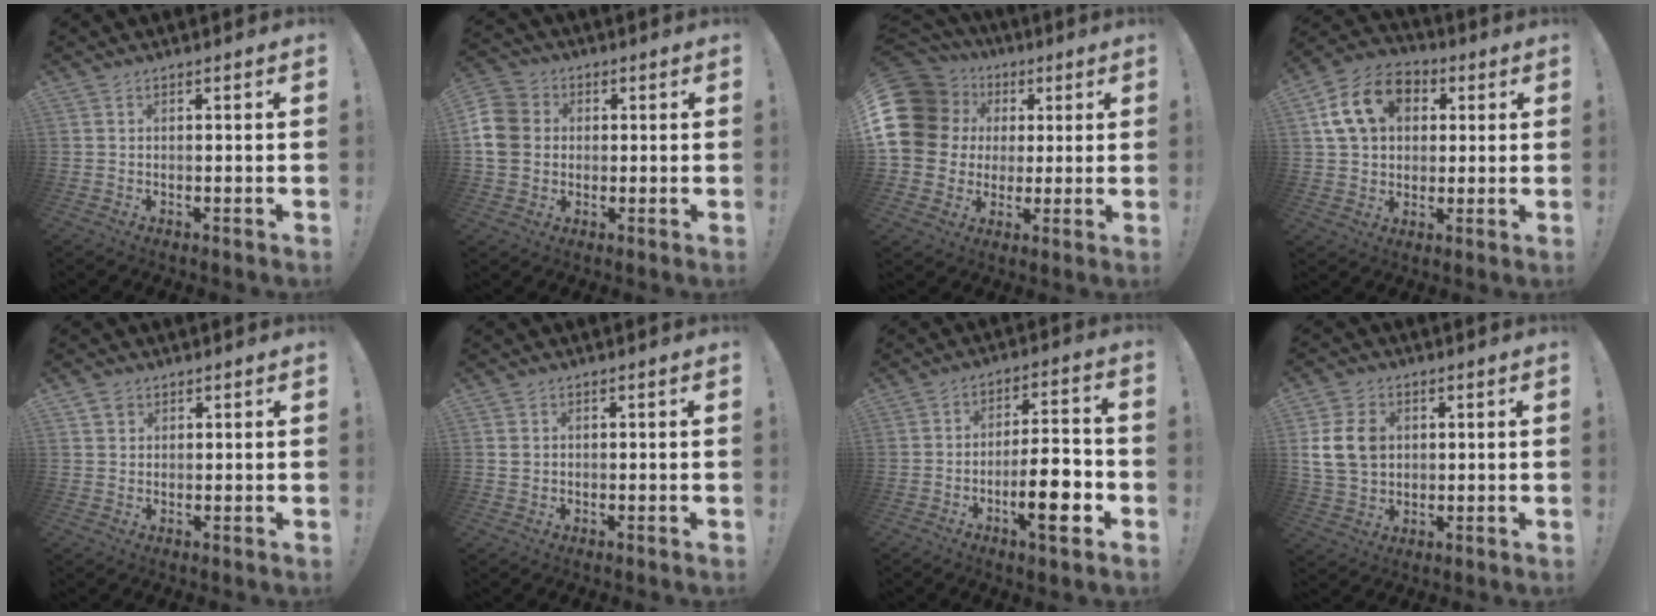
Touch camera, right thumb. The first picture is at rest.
{"total": 10.3, "force": [0.4, 8.9, 5.1], "torque": [-0.104, 0.012, 0.011]}
{"total": 18.5, "force": [4.5, 15.3, 9.3], "torque": [-0.180, -0.003, 0.103]}
{"total": 15.8, "force": [5.1, 12.0, 9.0], "torque": [-0.133, -0.001, 0.104]}
{"total": 2.2, "force": [1.4, 1.7, 0.0], "torque": [0.005, -0.005, 0.025]}
{"total": 1.7, "force": [0.6, 1.5, 0.7], "torque": [-0.010, 0.002, 0.010]}
{"total": 13.8, "force": [-4.9, 3.8, 12.4], "torque": [-0.181, 0.010, -0.085]}
{"total": 11.3, "force": [2.4, 8.8, 6.6], "torque": [-0.120, -0.001, 0.050]}